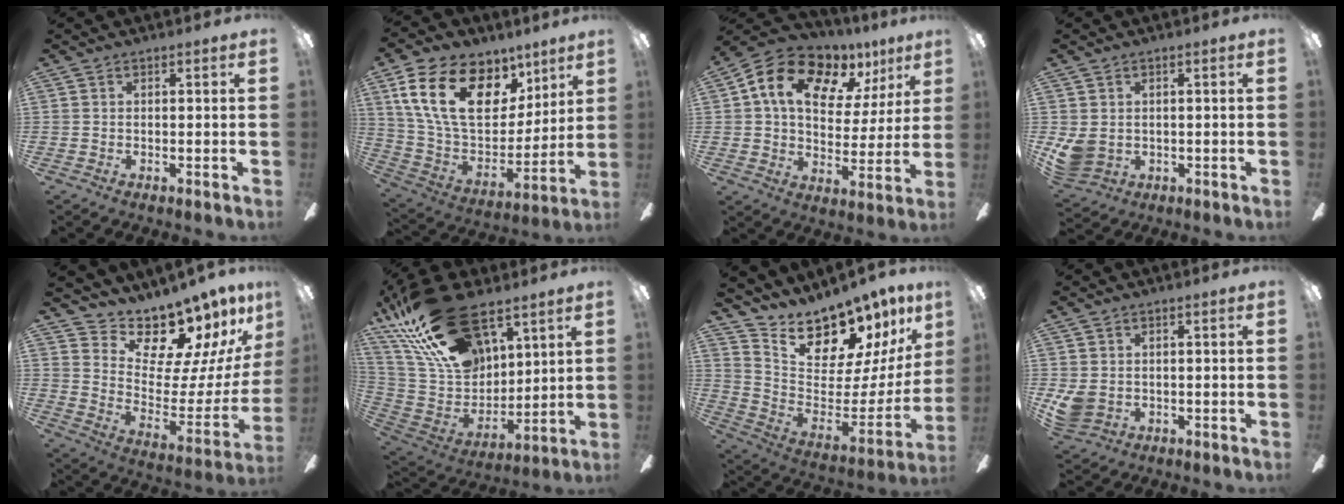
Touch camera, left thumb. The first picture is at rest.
{"total": 23.1, "force": [10.3, 14.3, 14.9], "torque": [-0.287, -0.033, 0.188]}
{"total": 15.3, "force": [8.9, 9.3, 8.2], "torque": [-0.151, -0.043, 0.160]}
{"total": 5.7, "force": [-0.4, 4.9, 3.0], "torque": [-0.073, -0.003, -0.008]}
{"total": 14.3, "force": [12.9, 4.6, 4.2], "torque": [-0.058, -0.135, 0.219]}
{"total": 28.7, "force": [18.0, 14.8, 16.8], "torque": [-0.334, -0.088, 0.323]}
{"total": 14.2, "force": [13.3, 4.2, 2.6], "torque": [-0.037, -0.134, 0.233]}
{"total": 5.3, "force": [-0.8, 4.5, 2.7], "torque": [-0.059, 0.003, -0.014]}